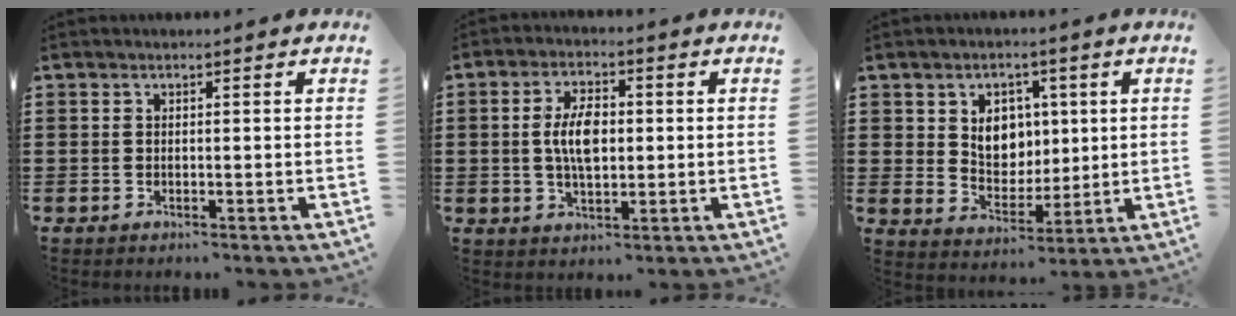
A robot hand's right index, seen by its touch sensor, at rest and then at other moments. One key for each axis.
{"total": 6.4, "fx": 0.2, "fy": 3.0, "fz": 5.6, "tx": -0.107, "ty": 0.005, "tz": -0.002}
{"total": 6.1, "fx": 1.8, "fy": 5.2, "fz": 2.6, "tx": -0.050, "ty": 0.008, "tz": 0.026}